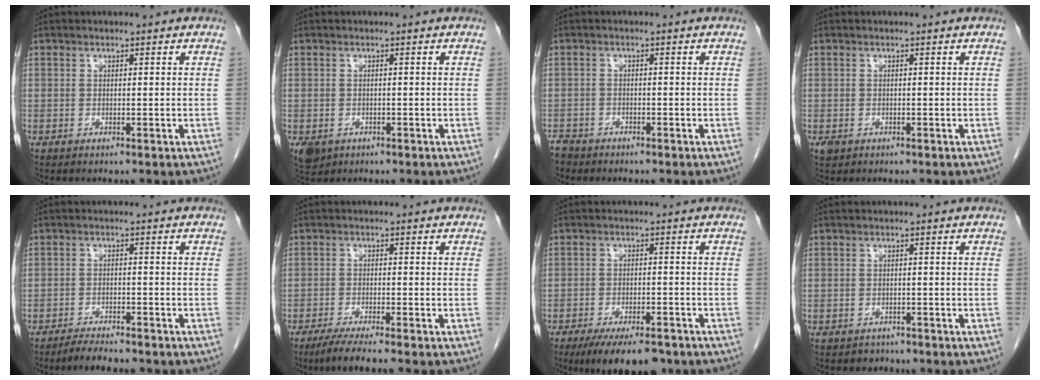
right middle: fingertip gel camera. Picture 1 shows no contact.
{"total": 3.5, "force": [-1.8, 2.8, 1.3], "torque": [-0.024, -0.003, -0.022]}
{"total": 2.6, "force": [-2.4, 1.2, 0.0], "torque": [-0.002, -0.001, -0.044]}
{"total": 1.2, "force": [-0.5, 1.0, 0.5], "torque": [-0.011, 0.002, -0.003]}
{"total": 5.5, "force": [-4.9, 1.0, 2.4], "torque": [-0.035, -0.009, -0.075]}
{"total": 5.9, "force": [-4.6, -0.4, 3.6], "torque": [-0.055, -0.016, -0.078]}
{"total": 10.1, "force": [-7.7, 3.1, 5.8], "torque": [-0.084, -0.010, -0.116]}
{"total": 1.8, "force": [-1.5, 1.0, -0.3], "torque": [-0.005, 0.002, -0.024]}